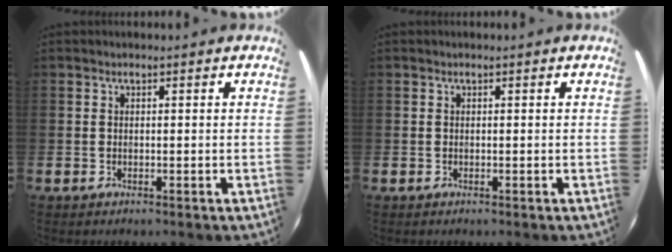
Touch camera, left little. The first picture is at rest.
{"total": 0.0}